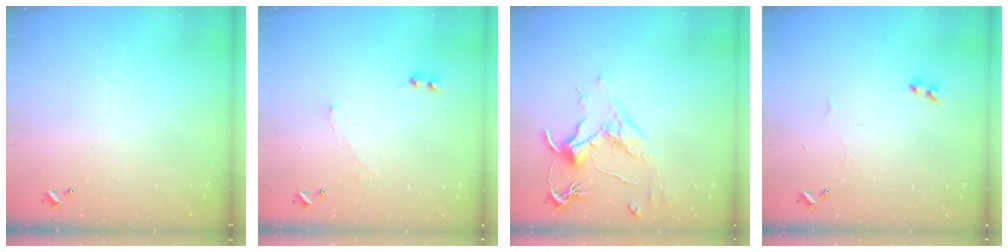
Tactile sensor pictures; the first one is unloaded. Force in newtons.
{"total": 2.1, "press": 2.0, "slide": 0.7}
{"total": 1.6, "press": 1.4, "slide": 0.9}
{"total": 2.1, "press": 2.1, "slide": 0.5}